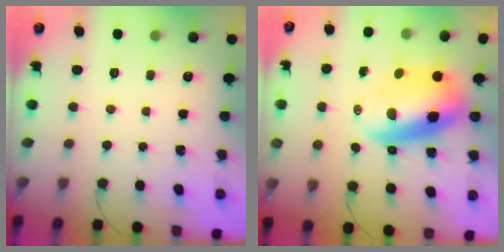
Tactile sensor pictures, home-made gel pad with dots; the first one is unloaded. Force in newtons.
{"total": 10.2, "press": 9.9, "slide": 2.6}